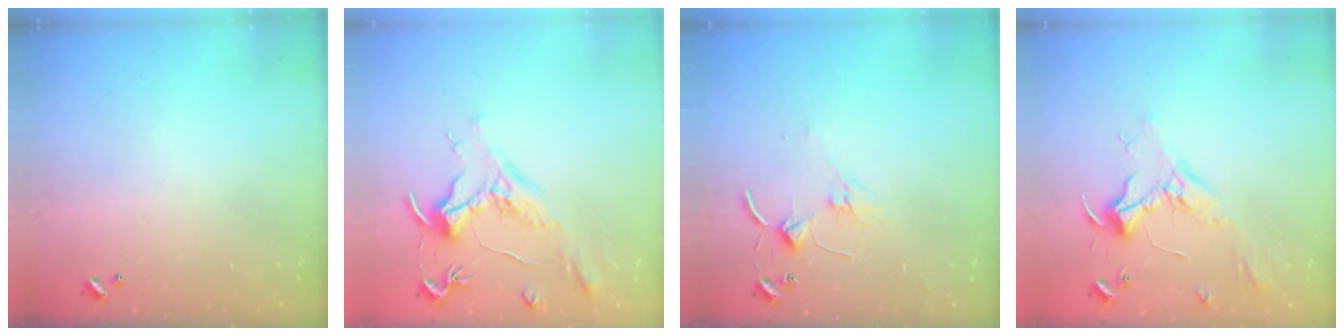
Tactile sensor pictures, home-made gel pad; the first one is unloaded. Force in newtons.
{"total": 1.5, "press": 1.3, "slide": 0.8}
{"total": 1.4, "press": 1.3, "slide": 0.2}
{"total": 2.4, "press": 2.3, "slide": 0.8}